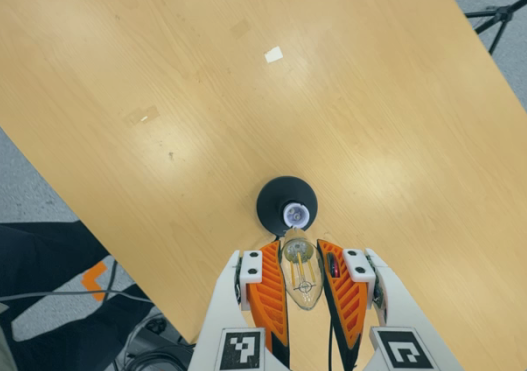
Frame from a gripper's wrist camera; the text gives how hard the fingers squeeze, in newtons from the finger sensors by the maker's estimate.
{"total": 21.0, "left": 23.7, "right": 18.3}